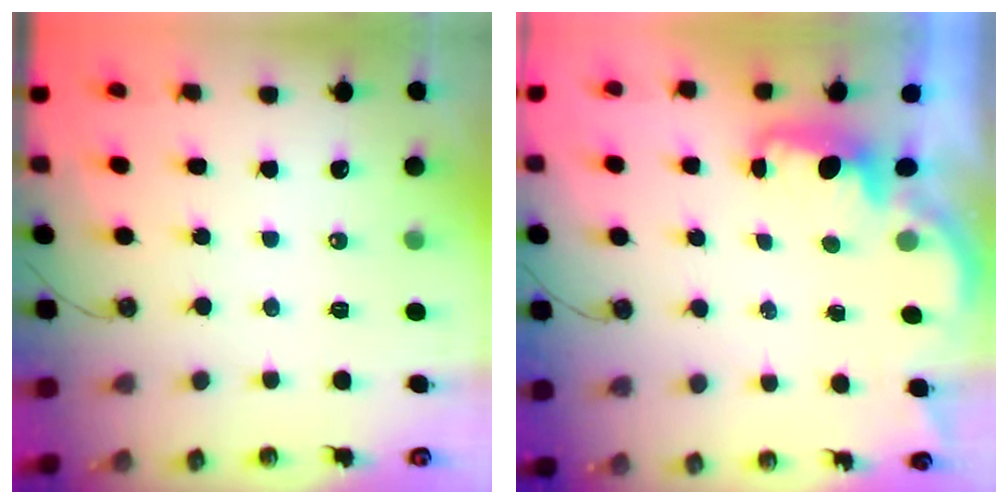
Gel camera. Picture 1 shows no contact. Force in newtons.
{"total": 1.6, "press": 1.4, "slide": 0.7}